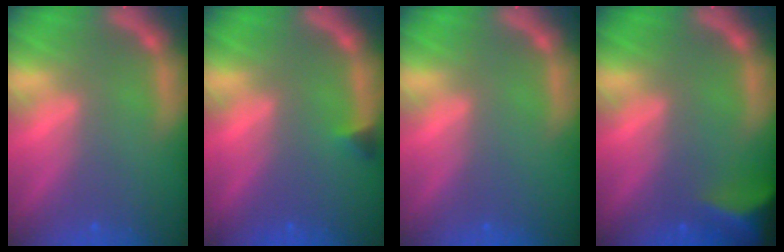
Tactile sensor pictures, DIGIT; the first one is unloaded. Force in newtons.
{"total": 0.9}
{"total": 0.0}
{"total": 7.0}